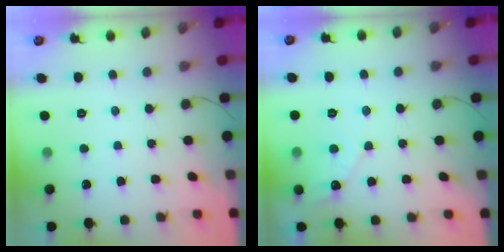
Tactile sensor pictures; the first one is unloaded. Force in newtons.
{"total": 4.0, "press": 4.0, "slide": 0.2}